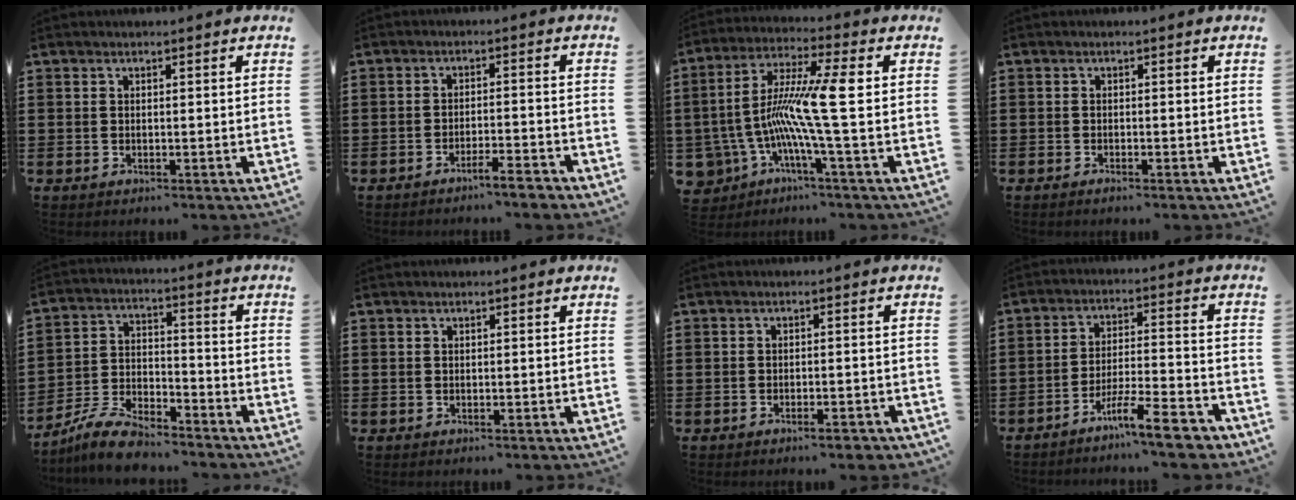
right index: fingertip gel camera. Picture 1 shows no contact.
{"total": 3.5, "force": [-3.2, -0.3, 1.2], "torque": [-0.021, -0.003, -0.064]}
{"total": 11.3, "force": [-1.0, 1.2, 11.2], "torque": [-0.237, -0.010, -0.029]}
{"total": 0.5, "force": [-0.5, 0.0, 0.2], "torque": [-0.007, -0.004, -0.008]}
{"total": 7.0, "force": [-6.4, 1.4, 2.3], "torque": [-0.052, 0.013, -0.123]}
{"total": 0.0}
{"total": 1.9, "force": [-1.5, 0.2, 1.1], "torque": [-0.018, 0.002, -0.028]}
{"total": 9.6, "force": [-7.6, 1.0, 5.7], "torque": [-0.090, 0.013, -0.140]}